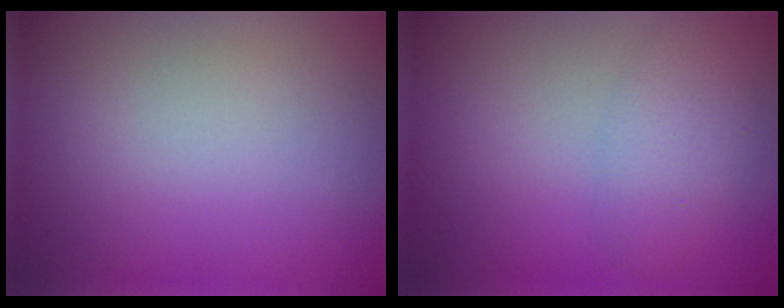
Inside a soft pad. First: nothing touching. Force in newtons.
{"total": 3.0, "press": 3.0, "slide": 0.1}